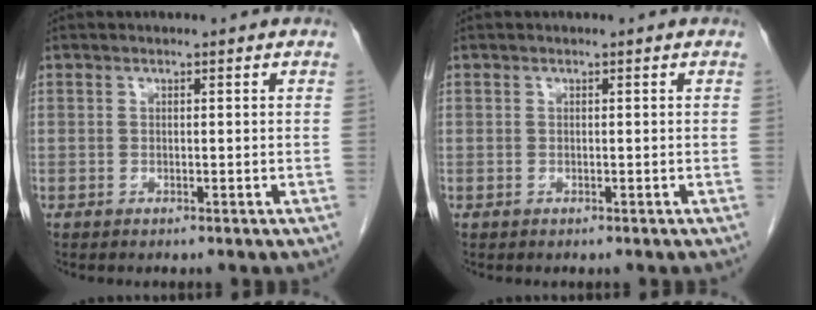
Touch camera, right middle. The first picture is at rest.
{"total": 0.0}